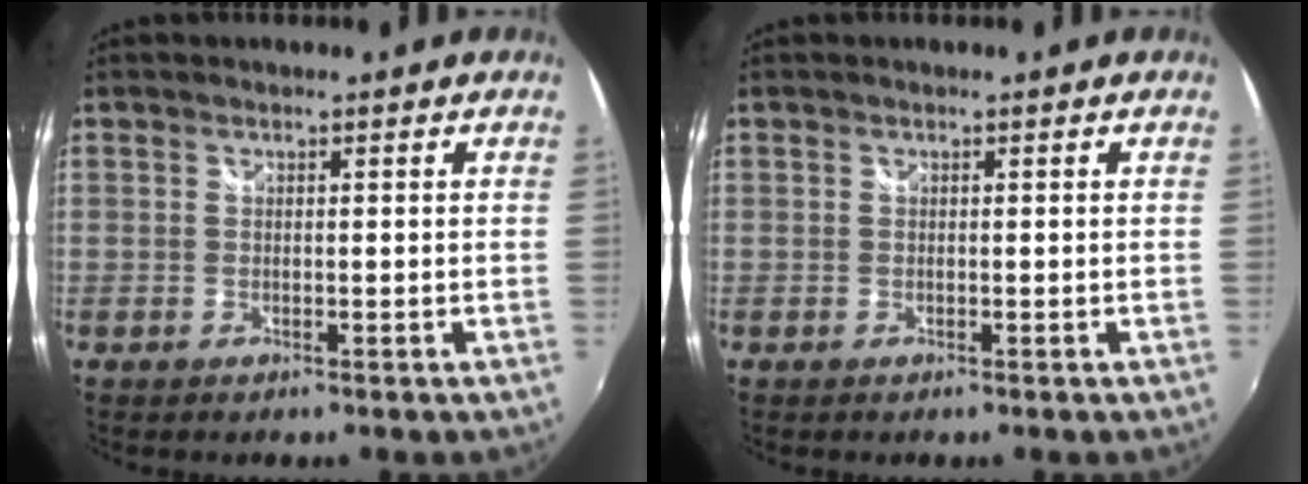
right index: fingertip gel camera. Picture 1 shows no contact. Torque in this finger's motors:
{"motor_torque": [0.20, 0.29, 0.03, 0.01]}